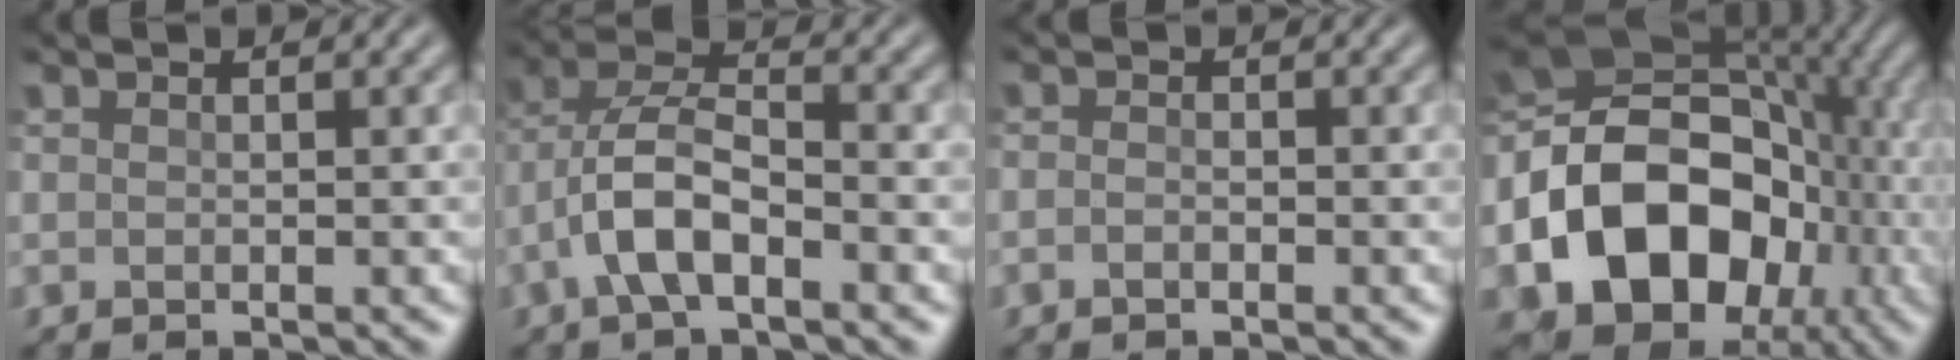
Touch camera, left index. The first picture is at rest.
{"total": 5.6, "force": [-2.3, 2.4, 4.5], "torque": [-0.090, 0.012, -0.050]}
{"total": 0.8, "force": [-0.5, 0.3, 0.6], "torque": [-0.014, -0.001, -0.011]}
{"total": 17.0, "force": [-4.6, 12.7, 10.3], "torque": [-0.188, -0.002, -0.080]}